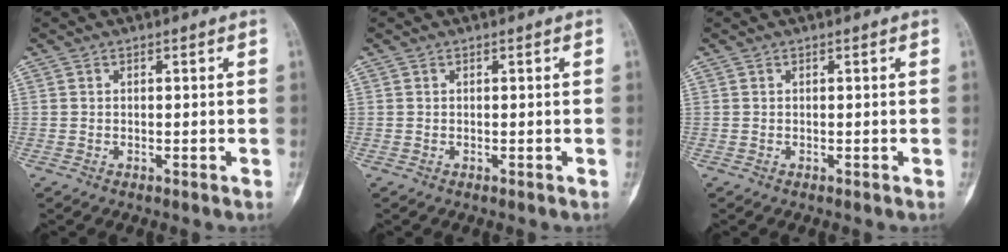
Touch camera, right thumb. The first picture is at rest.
{"total": 0.0}
{"total": 0.0}